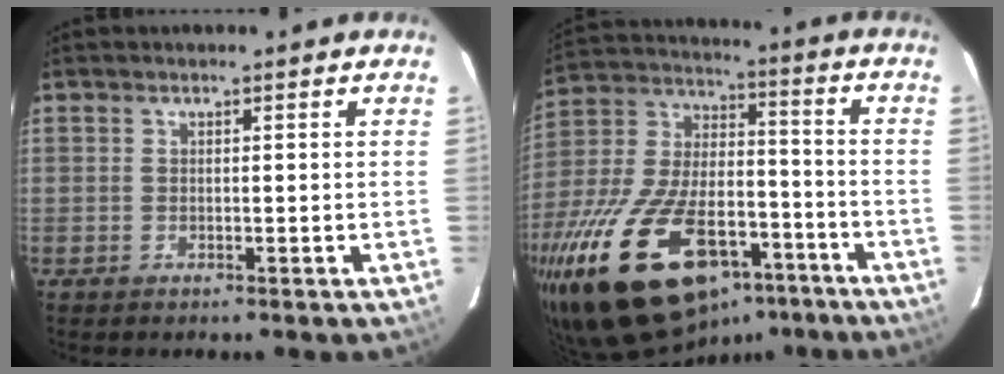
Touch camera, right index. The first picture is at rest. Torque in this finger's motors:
{"motor_torque": [2.14, 0.00, 1.05, 0.21]}